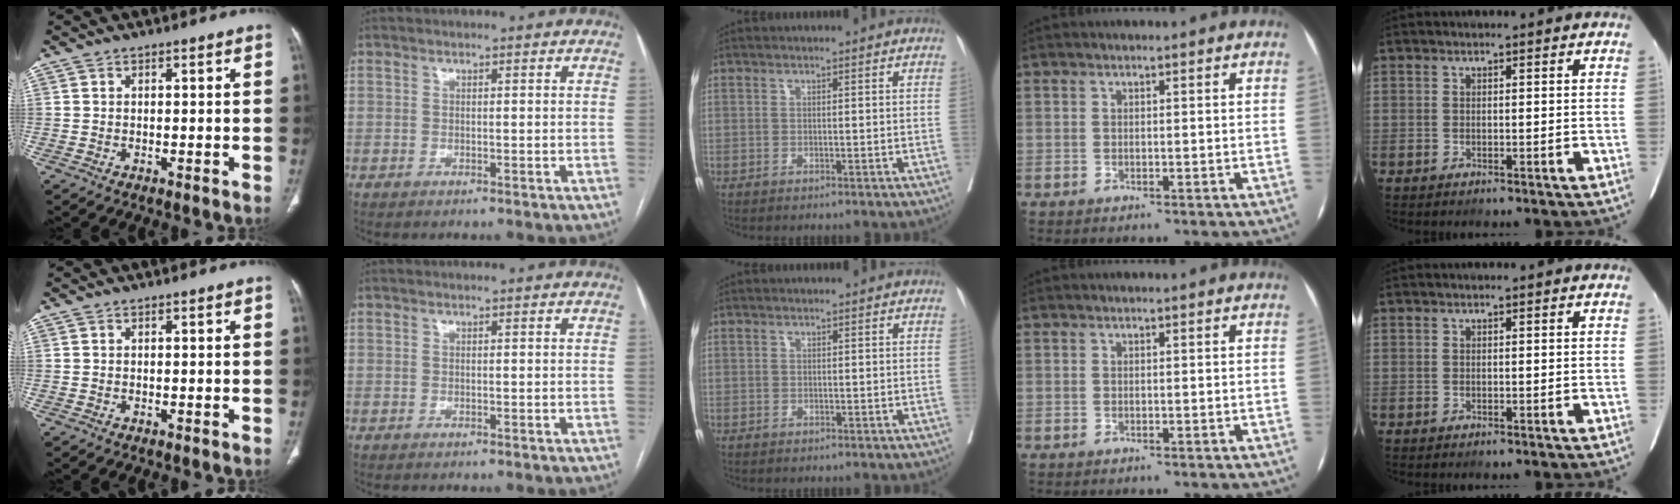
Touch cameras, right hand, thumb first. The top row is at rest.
{}